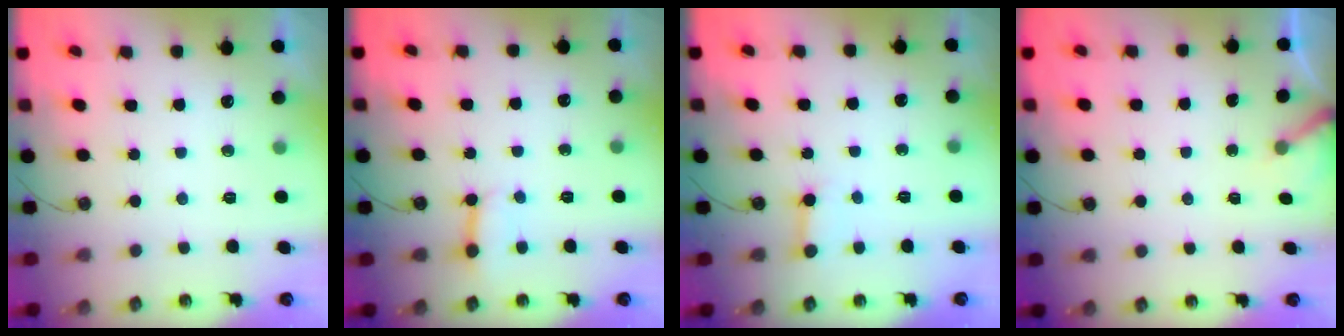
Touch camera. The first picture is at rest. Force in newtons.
{"total": 2.9, "press": 2.9, "slide": 0.2}
{"total": 3.0, "press": 2.9, "slide": 0.5}
{"total": 3.3, "press": 3.3, "slide": 0.3}